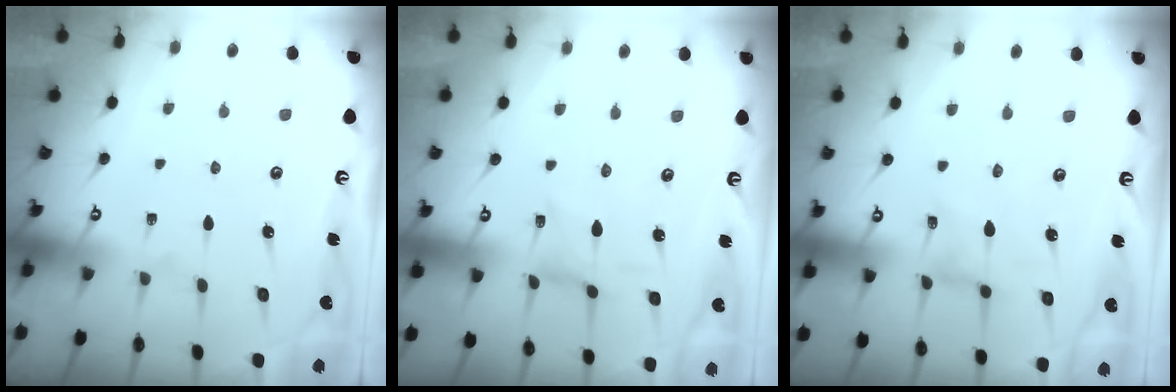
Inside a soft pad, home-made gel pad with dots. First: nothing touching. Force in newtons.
{"total": 0.0}
{"total": 0.0}